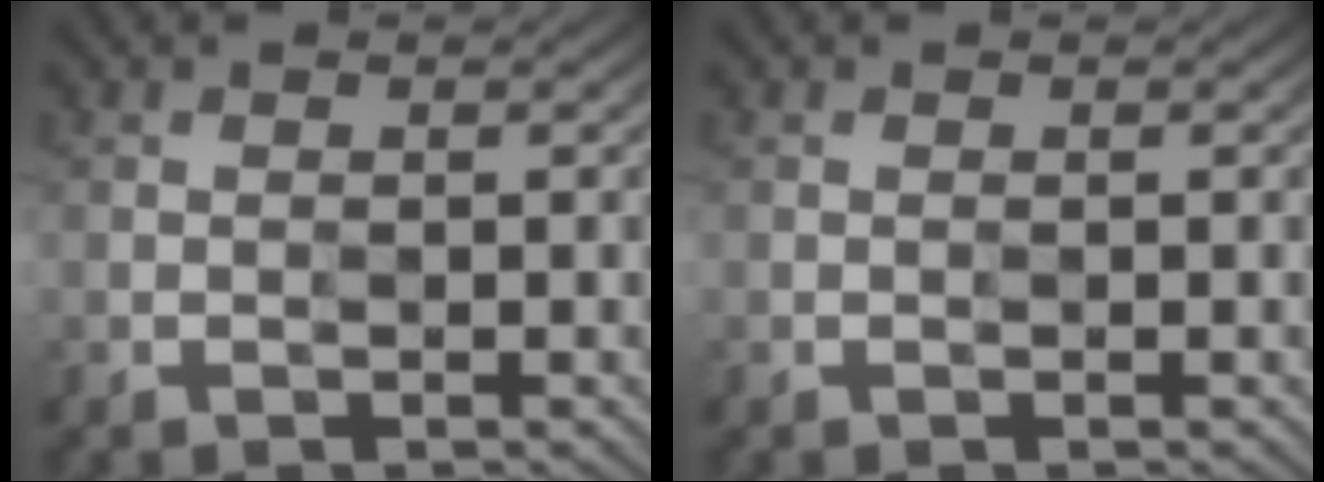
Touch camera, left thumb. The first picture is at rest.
{"total": 0.0}